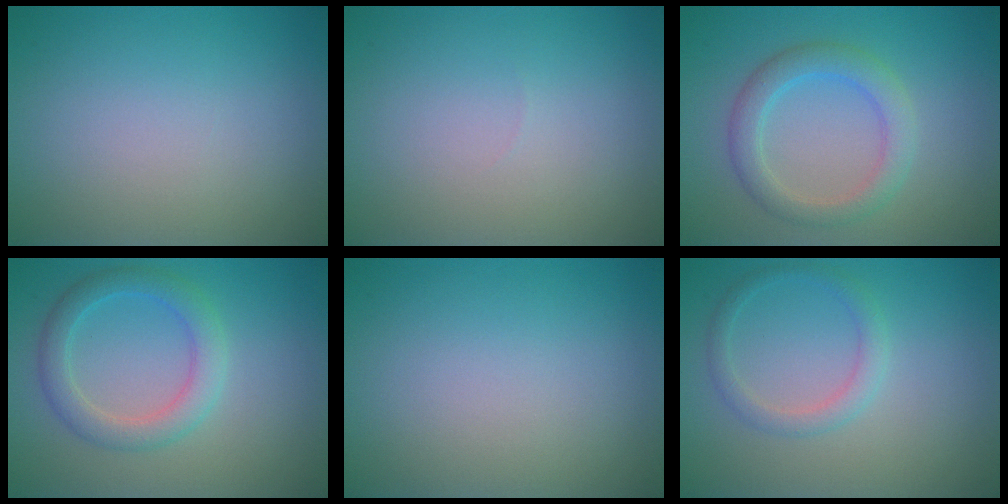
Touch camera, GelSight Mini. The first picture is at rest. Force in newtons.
{"total": 0.0}
{"total": 3.4, "press": 3.4, "slide": 0.0}
{"total": 2.2, "press": 2.2, "slide": 0.3}
{"total": 0.0}
{"total": 1.9, "press": 1.9, "slide": 0.1}